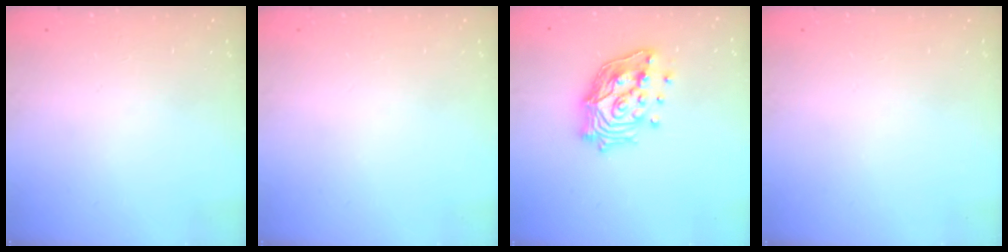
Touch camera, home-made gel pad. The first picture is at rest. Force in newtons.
{"total": 0.0}
{"total": 16.9, "press": 16.7, "slide": 2.7}
{"total": 0.0}